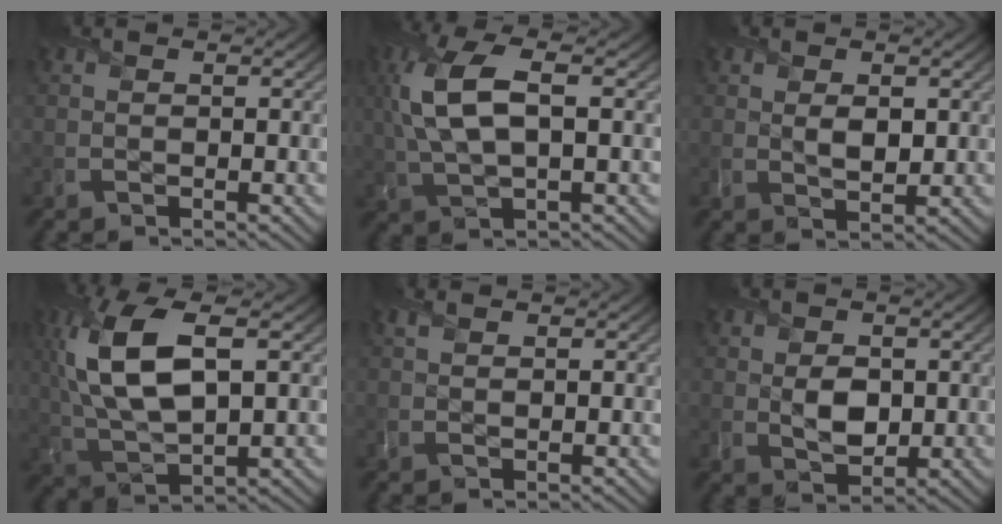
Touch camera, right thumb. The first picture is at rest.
{"total": 9.5, "force": [1.6, 4.0, 8.5], "torque": [-0.204, 0.009, 0.025]}
{"total": 2.1, "force": [0.5, 1.3, 1.6], "torque": [-0.033, -0.009, 0.013]}
{"total": 13.2, "force": [3.1, 5.9, 11.4], "torque": [-0.268, 0.011, 0.062]}
{"total": 0.5, "force": [0.4, 0.2, 0.2], "torque": [-0.008, 0.000, 0.009]}
{"total": 3.7, "force": [0.1, 2.8, 2.4], "torque": [-0.047, -0.008, 0.006]}